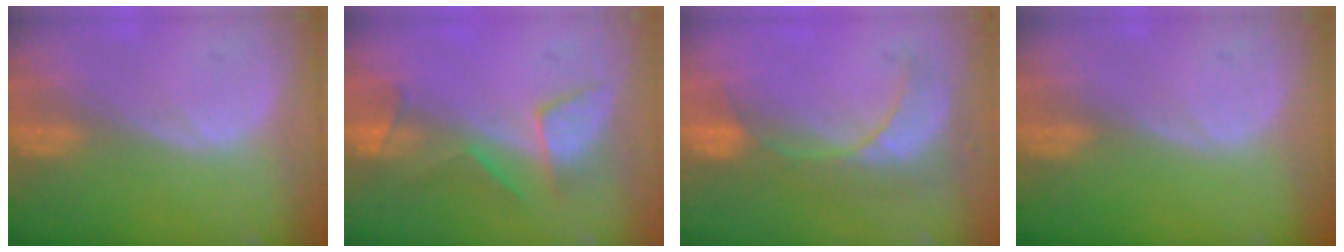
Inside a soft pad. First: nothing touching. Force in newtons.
{"total": 5.9, "press": 5.7, "slide": 1.1}
{"total": 7.9, "press": 7.3, "slide": 3.0}
{"total": 0.0}